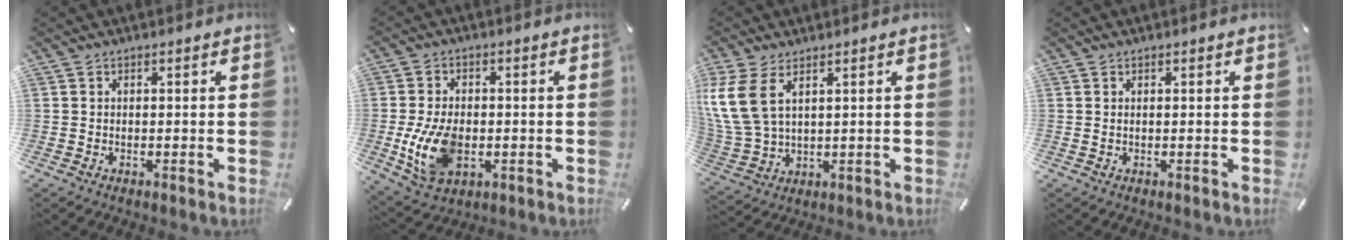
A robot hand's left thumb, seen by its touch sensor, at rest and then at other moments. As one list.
[{"total": 11.3, "force": [-2.0, 7.4, 8.3], "torque": [-0.175, -0.001, -0.033]}, {"total": 9.5, "force": [4.8, 5.2, 6.4], "torque": [-0.164, -0.016, 0.088]}, {"total": 0.6, "force": [0.3, 0.1, 0.5], "torque": [-0.009, 0.000, 0.004]}]